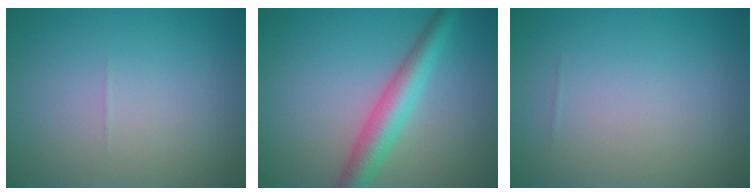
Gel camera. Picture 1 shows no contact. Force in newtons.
{"total": 4.4, "press": 4.4, "slide": 0.1}
{"total": 0.0}